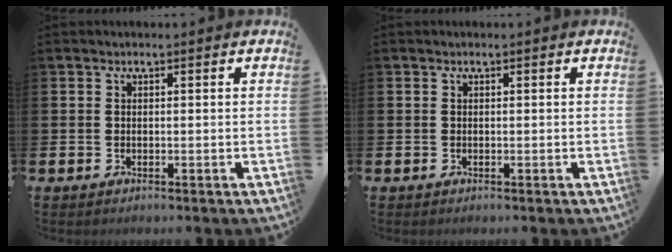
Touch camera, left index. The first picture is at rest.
{"total": 0.0}